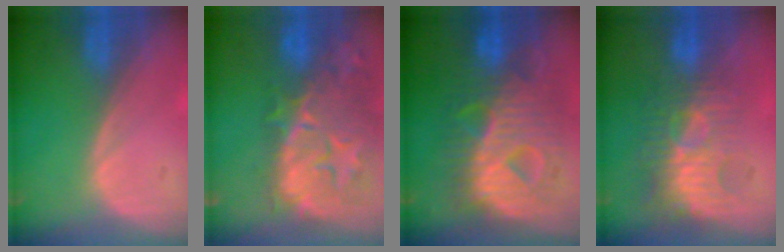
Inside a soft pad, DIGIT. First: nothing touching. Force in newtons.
{"total": 14.3, "press": 11.9, "slide": 8.0}
{"total": 12.7, "press": 12.7, "slide": 1.2}
{"total": 9.8, "press": 8.5, "slide": 4.7}